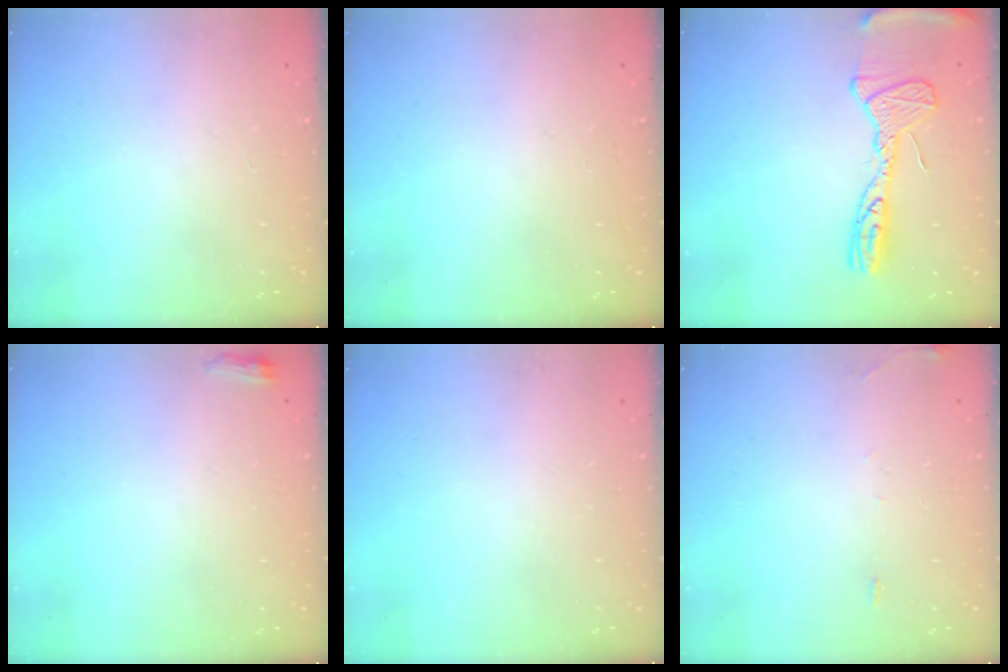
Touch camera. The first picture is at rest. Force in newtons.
{"total": 0.0}
{"total": 14.0, "press": 14.0, "slide": 1.3}
{"total": 3.6, "press": 3.5, "slide": 0.8}
{"total": 0.0}
{"total": 5.8, "press": 5.7, "slide": 0.9}